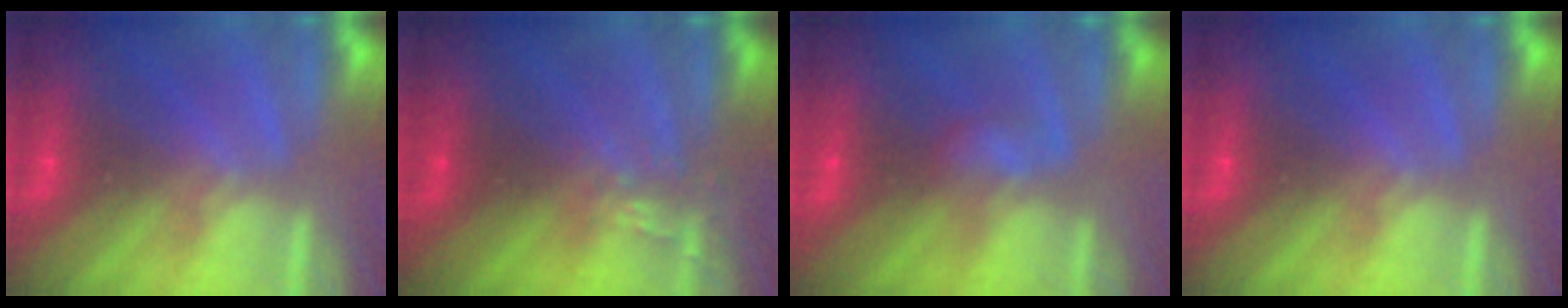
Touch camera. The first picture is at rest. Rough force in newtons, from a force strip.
{"total": 2.6}
{"total": 2.2}
{"total": 0.0}